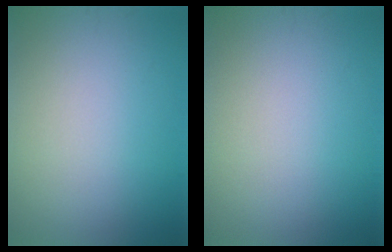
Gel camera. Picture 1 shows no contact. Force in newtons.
{"total": 0.0}